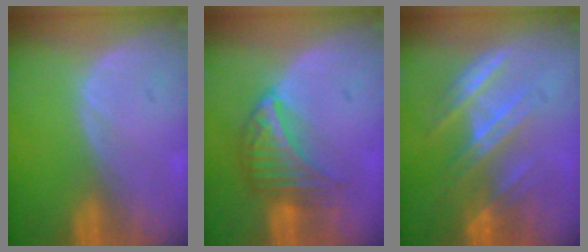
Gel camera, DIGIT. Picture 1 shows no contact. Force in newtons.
{"total": 6.3, "press": 6.1, "slide": 1.6}
{"total": 7.2, "press": 6.7, "slide": 2.6}